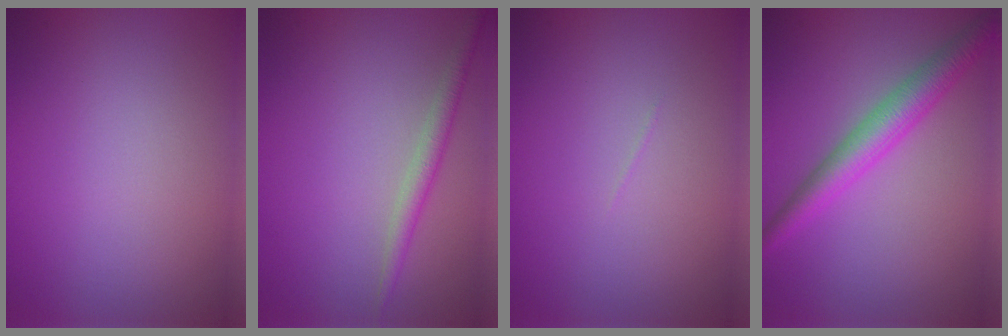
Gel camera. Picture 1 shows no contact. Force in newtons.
{"total": 1.8, "press": 1.8, "slide": 0.1}
{"total": 0.0}
{"total": 4.2, "press": 4.2, "slide": 0.1}